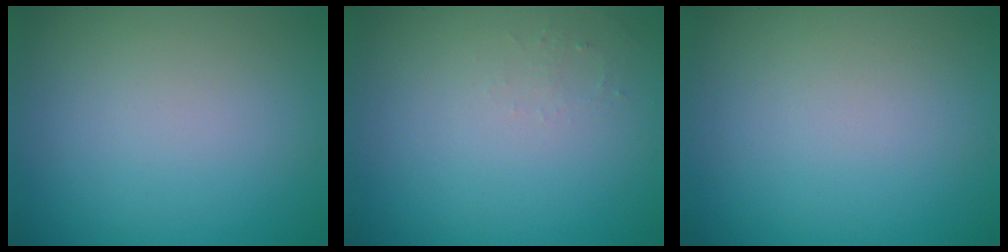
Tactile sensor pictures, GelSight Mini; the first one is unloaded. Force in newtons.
{"total": 0.8, "press": 0.8, "slide": 0.3}
{"total": 0.0}